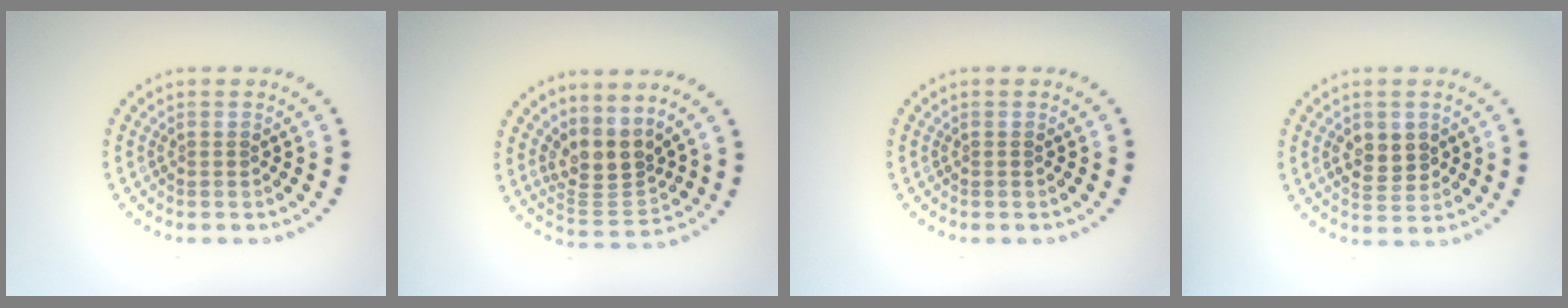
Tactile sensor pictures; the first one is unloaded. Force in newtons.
{"total": 3.5, "press": 2.6, "slide": 2.4}
{"total": 0.0}
{"total": 2.9, "press": 2.9, "slide": 0.4}